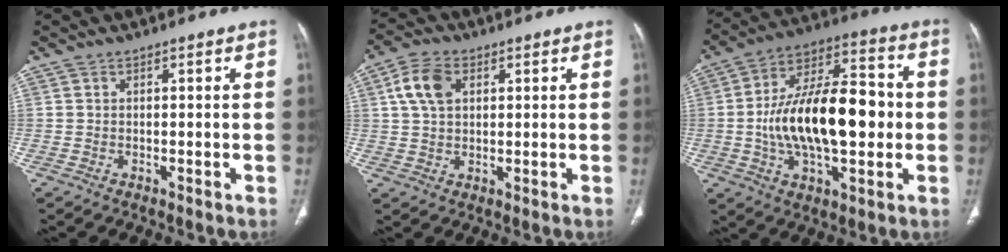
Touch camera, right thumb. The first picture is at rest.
{"total": 7.0, "force": [2.4, 4.5, 4.8], "torque": [-0.089, 0.006, 0.044]}
{"total": 21.9, "force": [-1.1, 10.5, 19.1], "torque": [-0.314, 0.031, -0.017]}